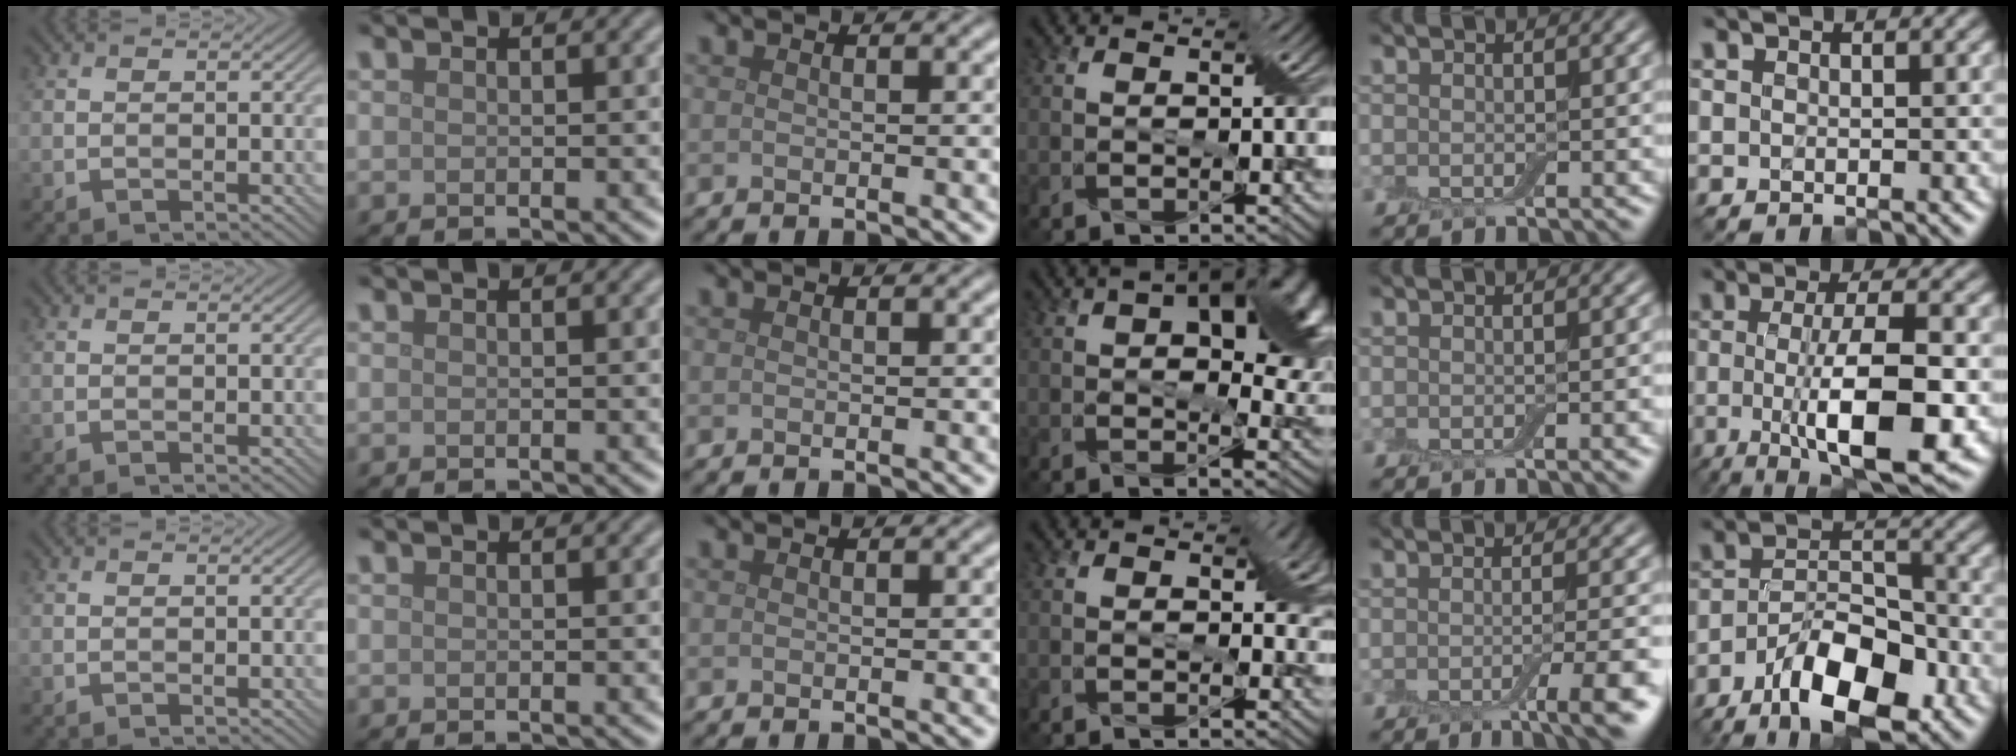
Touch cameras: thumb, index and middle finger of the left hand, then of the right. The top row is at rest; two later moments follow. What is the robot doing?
{"motion": "wrap", "object": "cling film"}